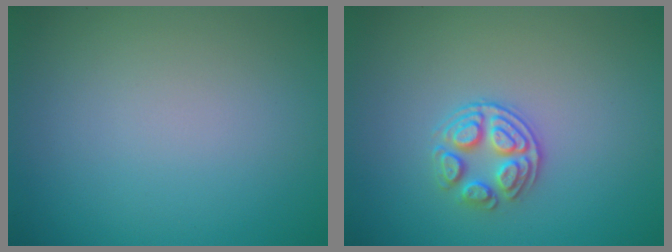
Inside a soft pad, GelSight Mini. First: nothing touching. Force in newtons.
{"total": 2.9, "press": 2.6, "slide": 1.3}